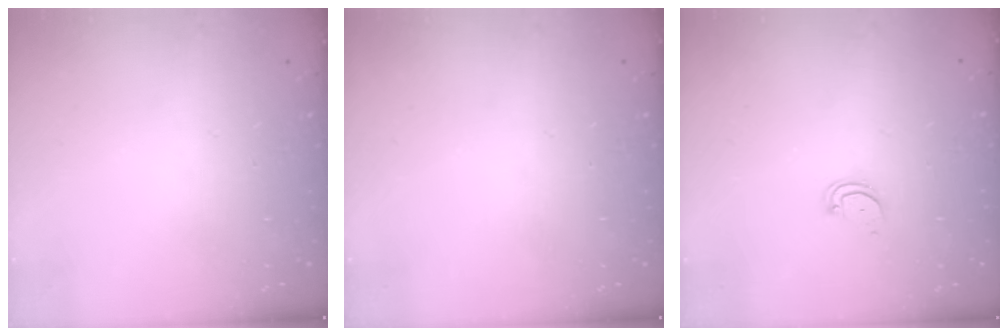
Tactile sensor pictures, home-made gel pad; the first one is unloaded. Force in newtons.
{"total": 0.0}
{"total": 3.0, "press": 3.0, "slide": 0.3}